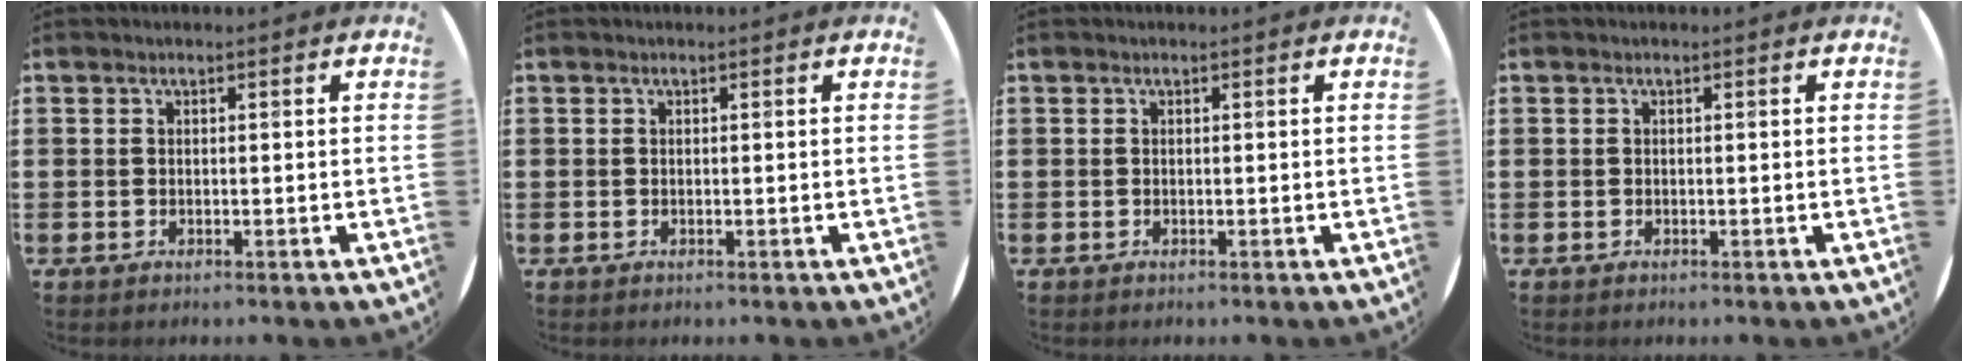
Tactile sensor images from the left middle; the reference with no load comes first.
{"total": 0.0}
{"total": 0.0}
{"total": 0.0}